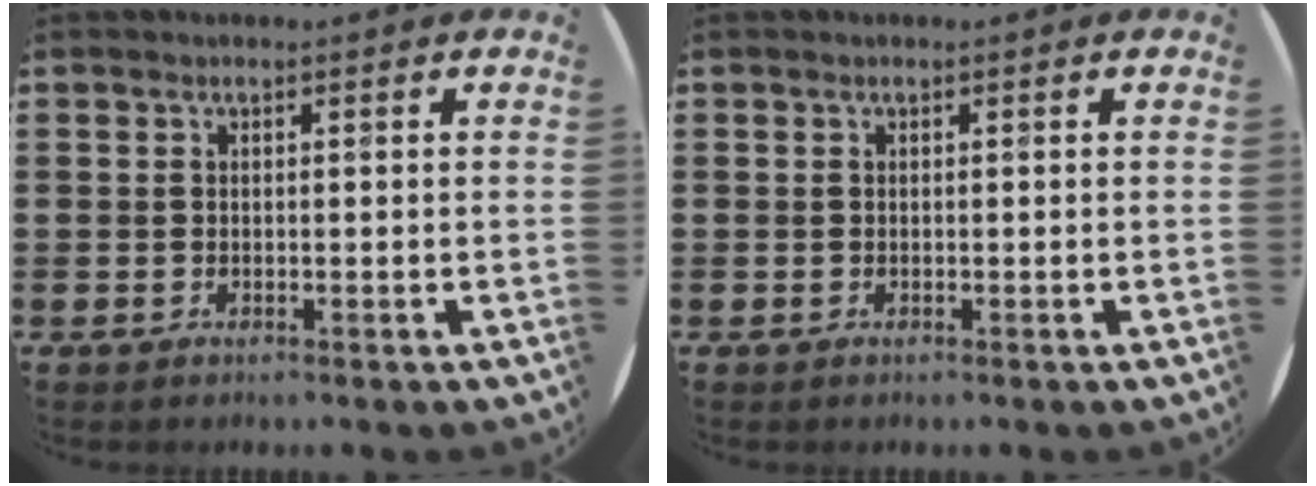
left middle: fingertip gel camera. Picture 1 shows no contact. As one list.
[{"total": 0.0}]